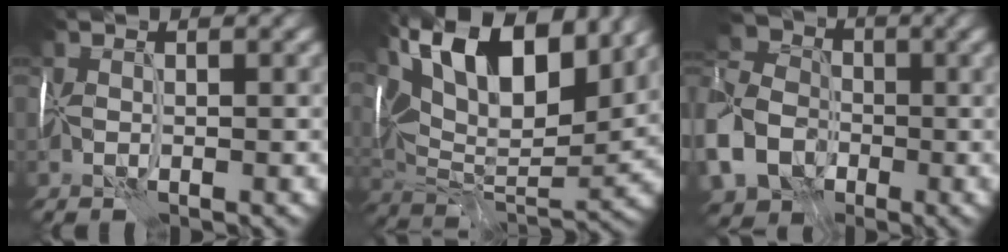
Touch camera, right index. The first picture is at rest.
{"total": 16.5, "force": [8.4, 7.4, 12.1], "torque": [-0.213, 0.043, 0.133]}
{"total": 10.1, "force": [-4.3, 7.7, 5.0], "torque": [-0.134, -0.015, -0.099]}